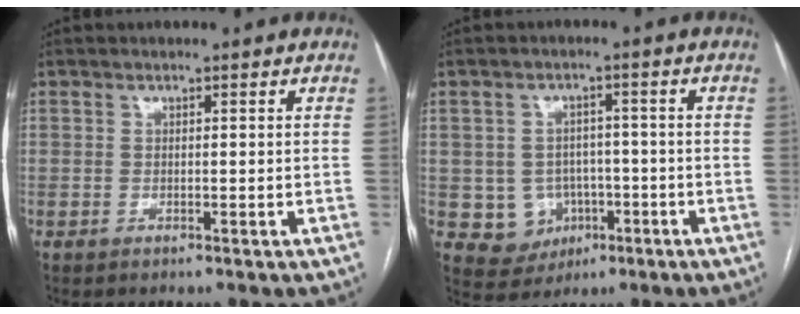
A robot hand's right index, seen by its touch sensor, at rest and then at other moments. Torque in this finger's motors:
{"motor_torque": [0.12, -0.08, -0.22, -0.10]}